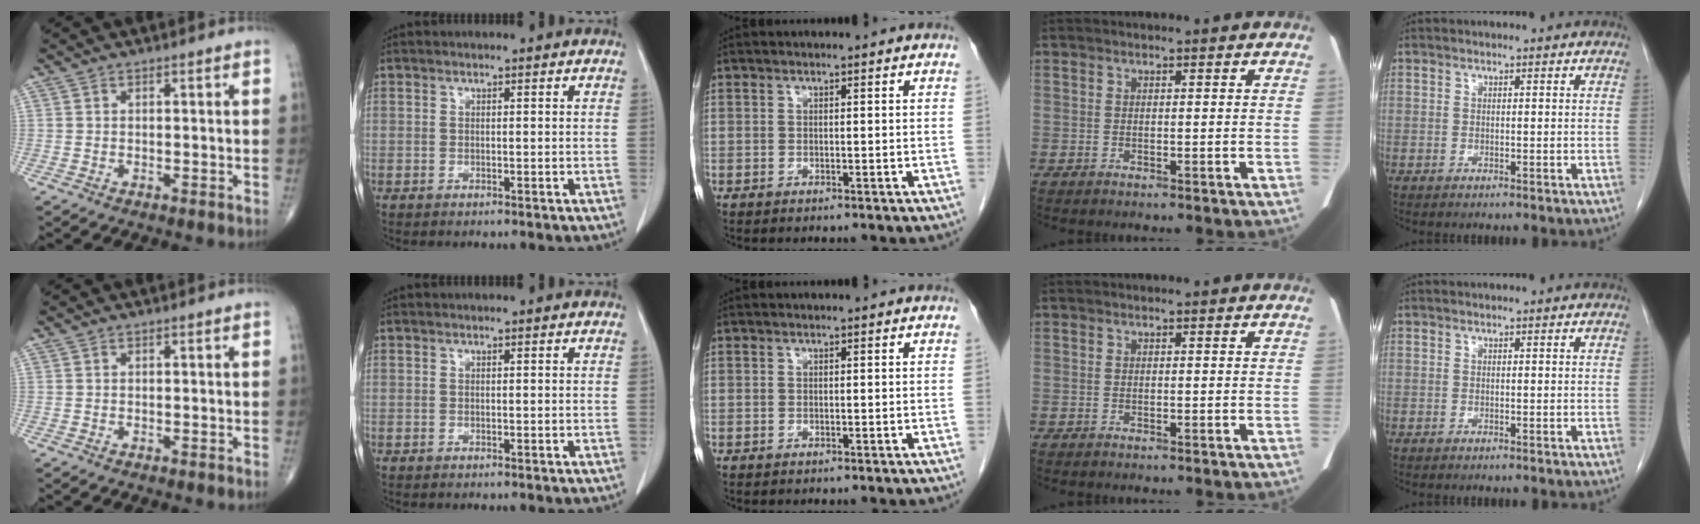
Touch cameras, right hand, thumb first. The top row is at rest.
{}